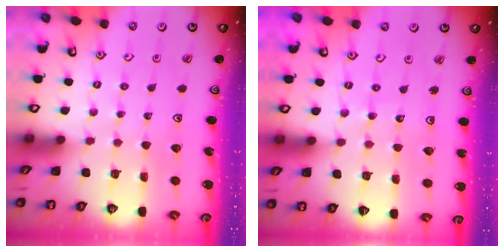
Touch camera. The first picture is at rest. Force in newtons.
{"total": 5.9, "press": 5.9, "slide": 0.7}